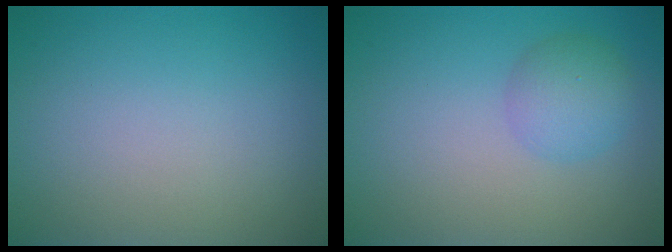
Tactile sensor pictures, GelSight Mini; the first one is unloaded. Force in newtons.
{"total": 2.8, "press": 2.8, "slide": 0.1}